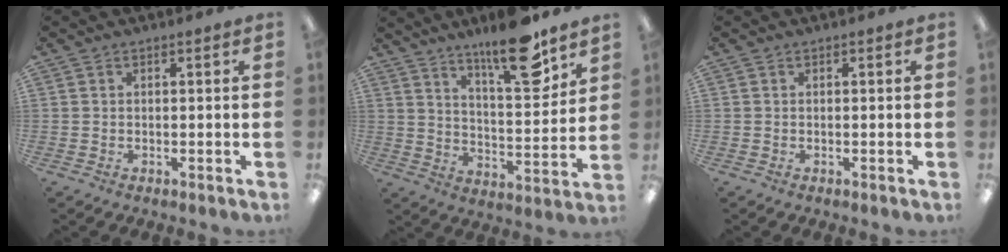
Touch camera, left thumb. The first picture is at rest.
{"total": 16.8, "force": [12.6, 4.5, 10.1], "torque": [-0.149, -0.083, 0.206]}
{"total": 0.0}